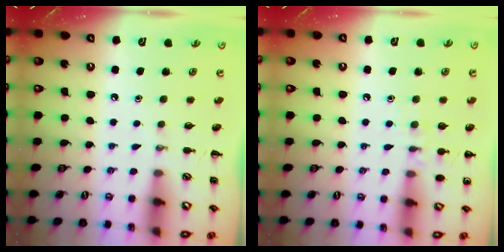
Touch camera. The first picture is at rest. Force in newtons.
{"total": 7.7, "press": 7.5, "slide": 1.9}